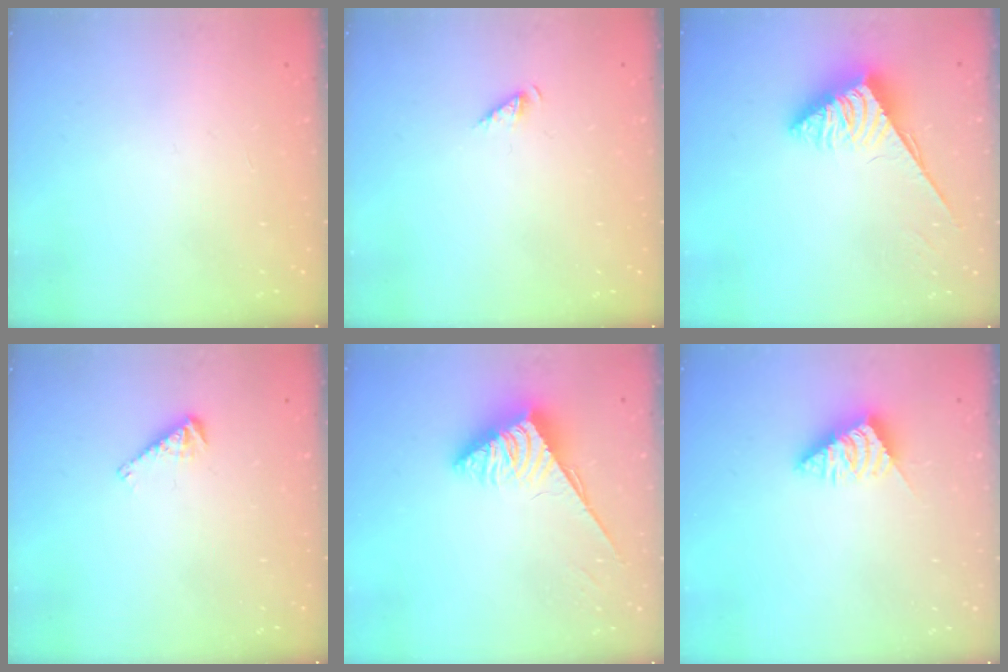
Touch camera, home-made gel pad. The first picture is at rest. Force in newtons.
{"total": 2.1, "press": 2.1, "slide": 0.4}
{"total": 3.9, "press": 3.8, "slide": 0.6}
{"total": 4.6, "press": 4.5, "slide": 0.6}
{"total": 3.8, "press": 3.8, "slide": 0.6}
{"total": 3.4, "press": 3.3, "slide": 0.3}